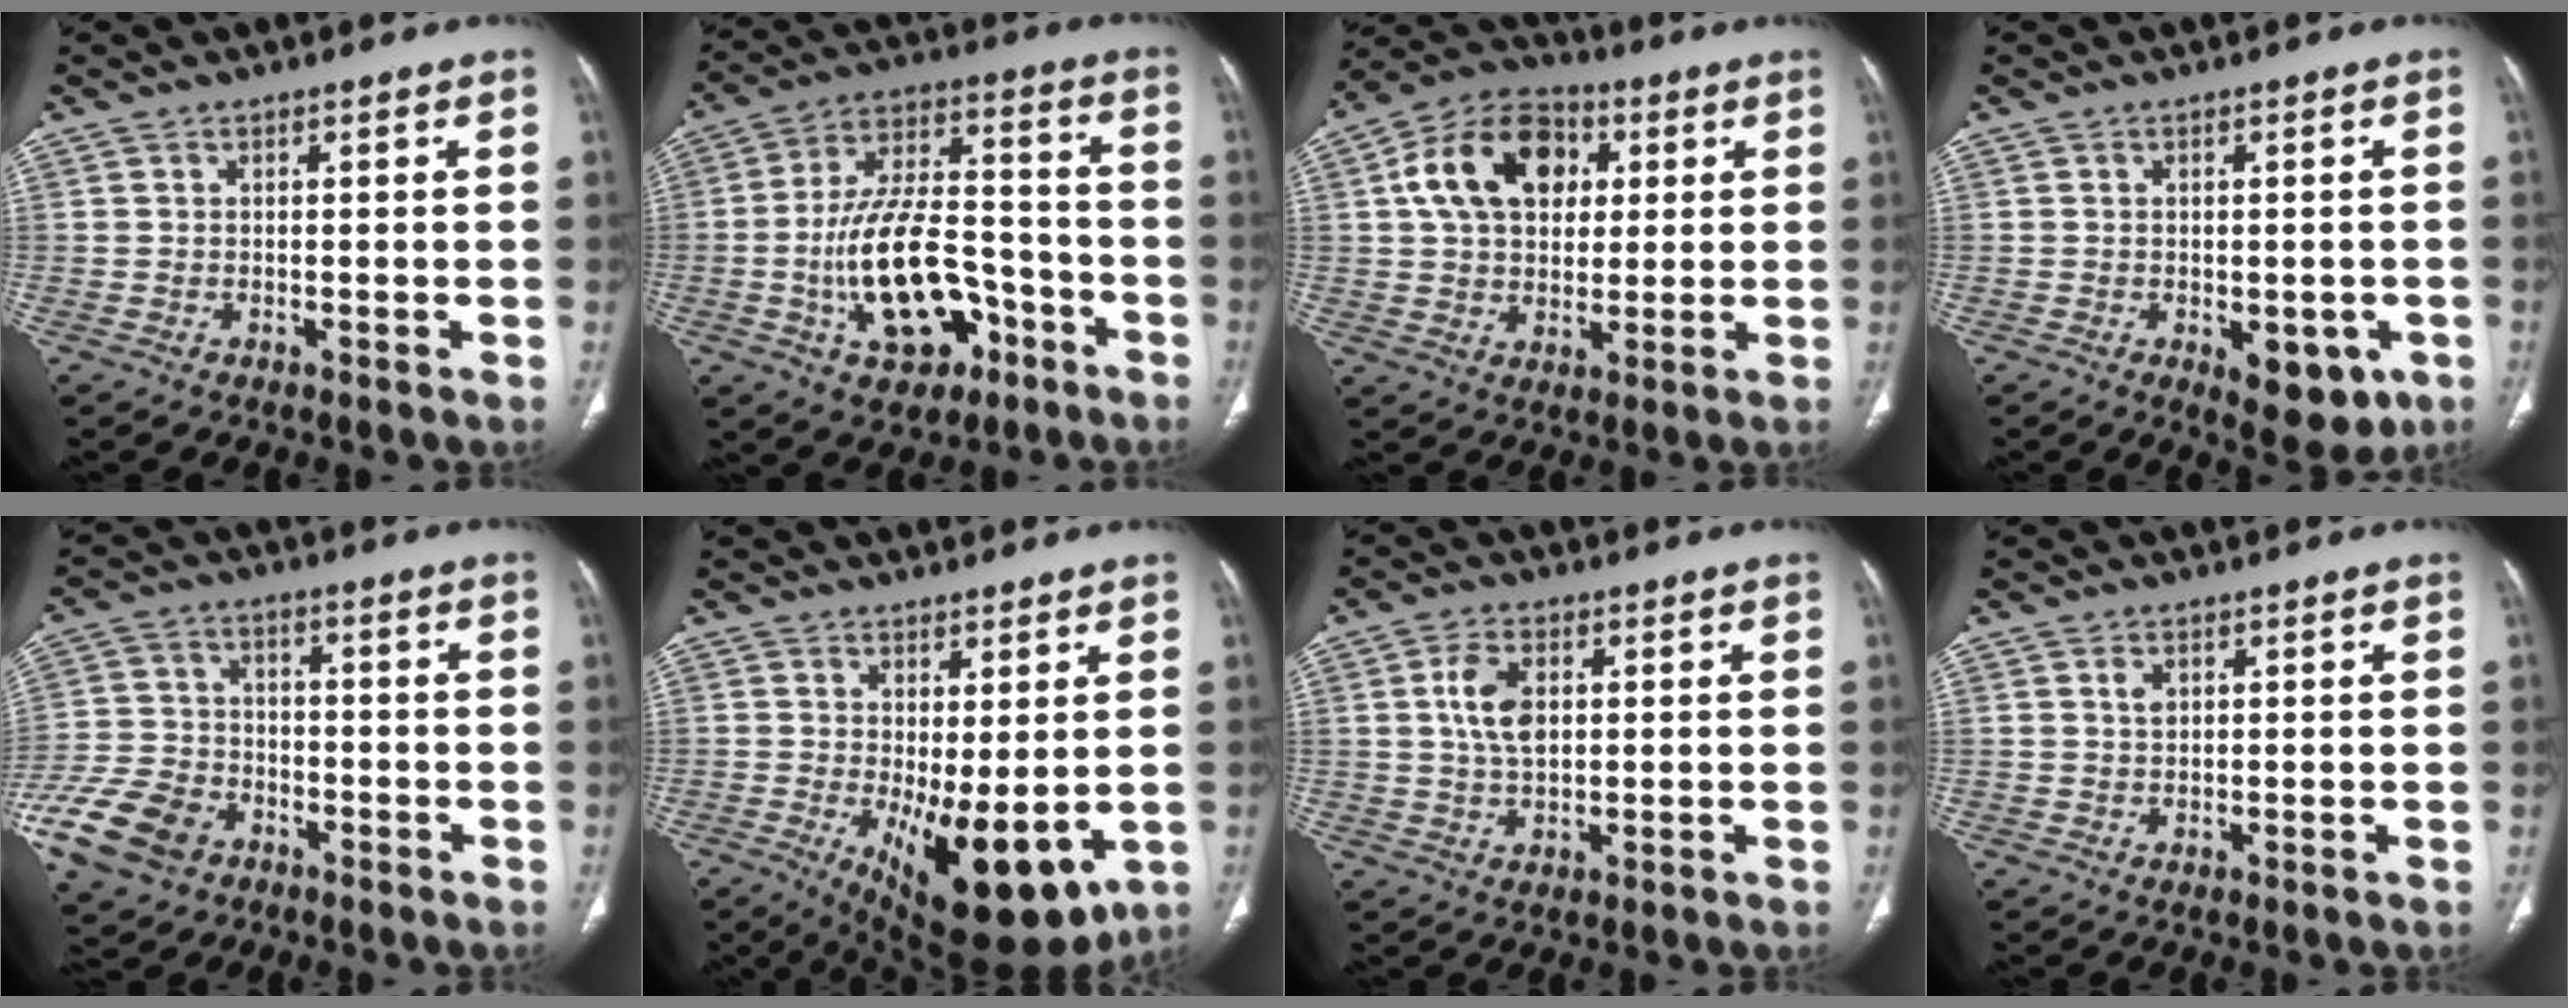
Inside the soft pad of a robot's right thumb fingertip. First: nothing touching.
{"total": 18.2, "force": [-6.4, 10.3, 13.5], "torque": [-0.214, 0.049, -0.101]}
{"total": 15.6, "force": [4.0, 11.2, 10.1], "torque": [-0.150, 0.009, 0.061]}
{"total": 8.2, "force": [-2.9, 4.2, 6.4], "torque": [-0.059, 0.002, -0.025]}
{"total": 13.8, "force": [-7.2, 9.6, 6.8], "torque": [-0.140, 0.024, -0.132]}
{"total": 13.1, "force": [-2.3, 5.2, 11.9], "torque": [-0.169, -0.027, -0.013]}
{"total": 6.4, "force": [1.3, 3.8, 5.0], "torque": [-0.094, -0.002, 0.023]}
{"total": 1.4, "force": [0.6, 0.9, 0.9], "torque": [-0.013, -0.001, 0.013]}